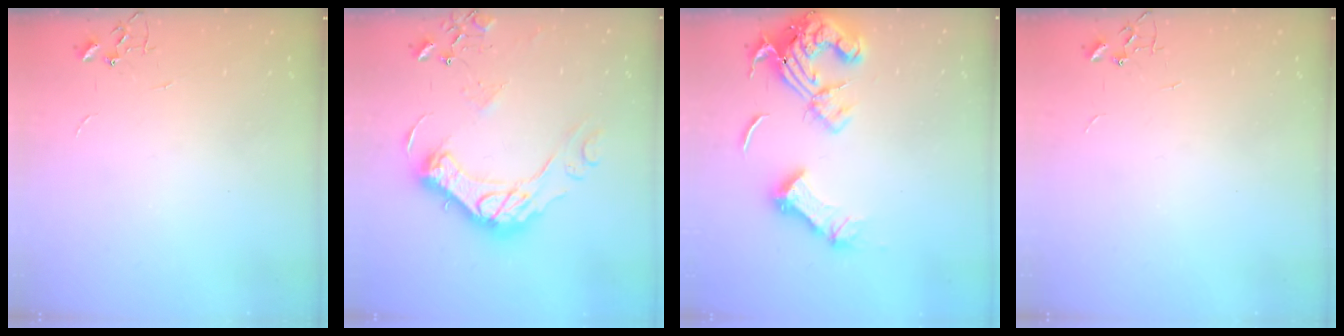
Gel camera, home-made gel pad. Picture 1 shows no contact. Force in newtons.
{"total": 18.4, "press": 18.3, "slide": 1.2}
{"total": 17.6, "press": 17.5, "slide": 2.1}
{"total": 0.0}